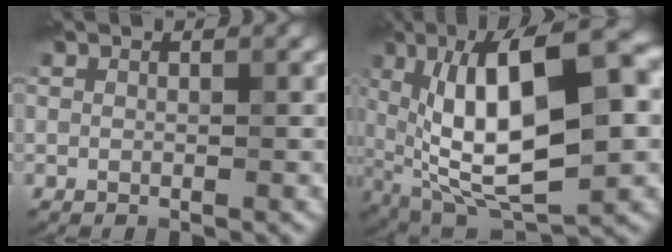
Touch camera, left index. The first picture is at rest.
{"total": 15.7, "force": [2.1, 6.0, 14.3], "torque": [-0.227, 0.009, 0.029]}